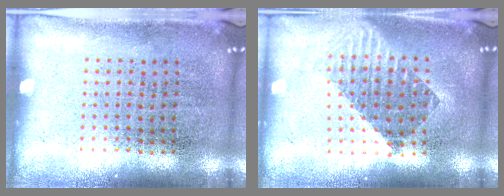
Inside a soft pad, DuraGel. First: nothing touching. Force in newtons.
{"total": 1.7, "press": 1.4, "slide": 0.9}